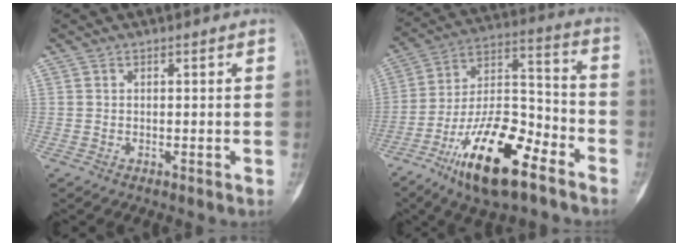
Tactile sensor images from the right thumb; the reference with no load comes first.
{"total": 20.2, "force": [-11.7, 7.3, 14.8], "torque": [-0.259, 0.073, -0.209]}